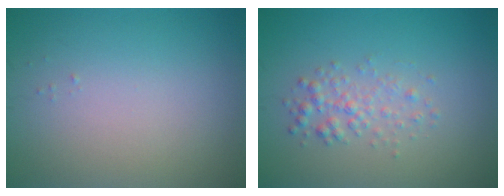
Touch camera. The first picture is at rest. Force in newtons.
{"total": 2.1, "press": 2.1, "slide": 0.0}